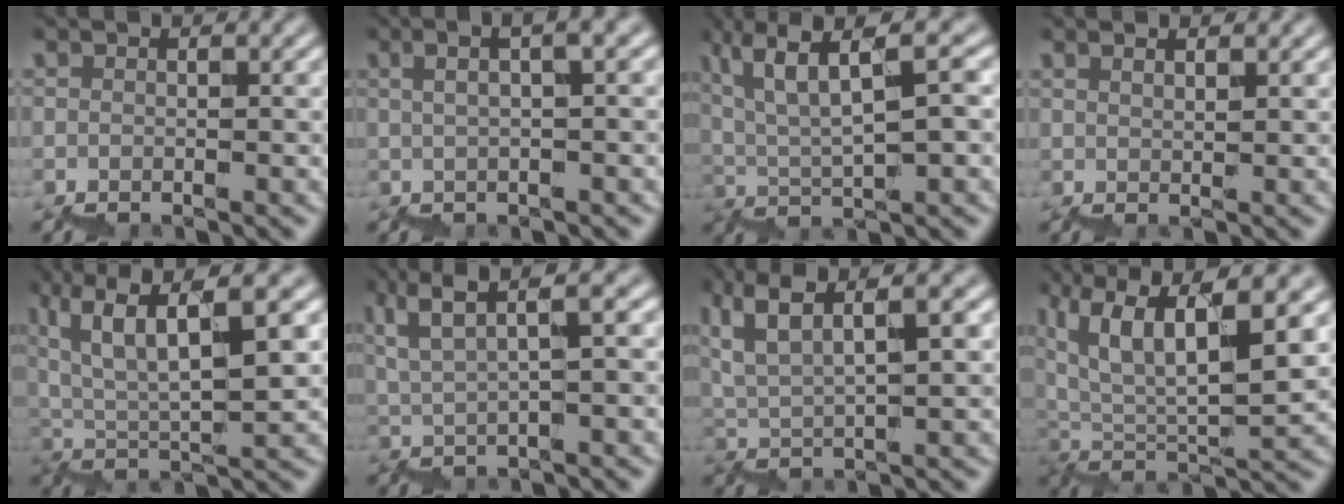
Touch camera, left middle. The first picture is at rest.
{"total": 4.2, "force": [1.6, 0.8, 3.8], "torque": [-0.042, 0.011, 0.026]}
{"total": 6.4, "force": [3.9, 1.0, 5.0], "torque": [-0.075, 0.016, 0.077]}
{"total": 1.9, "force": [1.6, 0.5, 1.0], "torque": [0.003, 0.006, 0.025]}
{"total": 8.3, "force": [4.8, 1.7, 6.6], "torque": [-0.104, 0.023, 0.094]}
{"total": 5.3, "force": [3.7, 0.8, 3.7], "torque": [-0.049, 0.023, 0.066]}
{"total": 5.9, "force": [4.3, 1.1, 4.0], "torque": [-0.057, 0.022, 0.080]}
{"total": 9.8, "force": [6.4, 2.5, 7.0], "torque": [-0.128, 0.017, 0.125]}